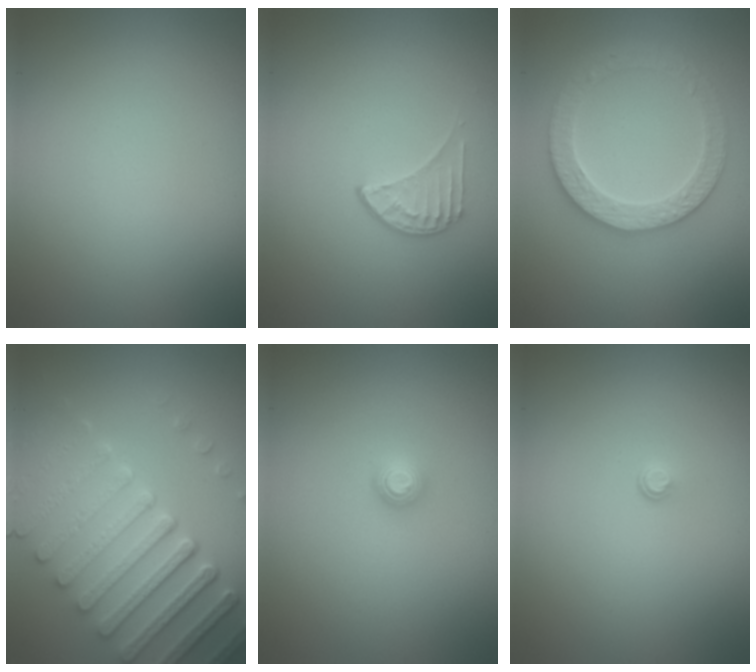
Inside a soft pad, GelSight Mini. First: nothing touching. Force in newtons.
{"total": 1.6, "press": 1.0, "slide": 1.2}
{"total": 3.6, "press": 3.5, "slide": 0.9}
{"total": 7.3, "press": 5.6, "slide": 4.8}
{"total": 1.2, "press": 1.1, "slide": 0.3}
{"total": 0.5, "press": 0.3, "slide": 0.5}